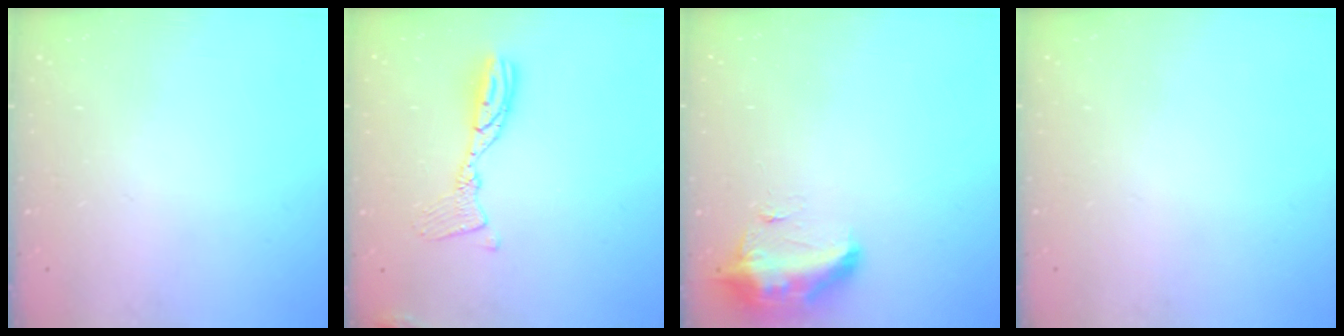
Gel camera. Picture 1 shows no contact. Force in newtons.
{"total": 10.8, "press": 10.8, "slide": 1.0}
{"total": 15.9, "press": 11.4, "slide": 11.1}
{"total": 0.0}